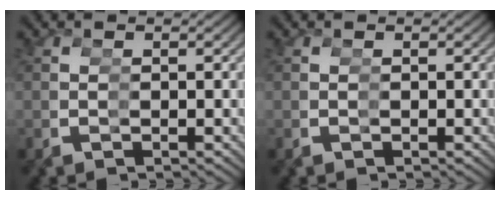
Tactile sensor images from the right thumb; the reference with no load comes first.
{"total": 0.0}